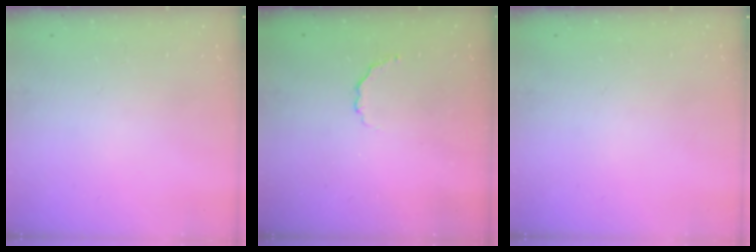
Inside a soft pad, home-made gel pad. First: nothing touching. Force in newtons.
{"total": 4.0, "press": 3.8, "slide": 1.2}
{"total": 0.0}